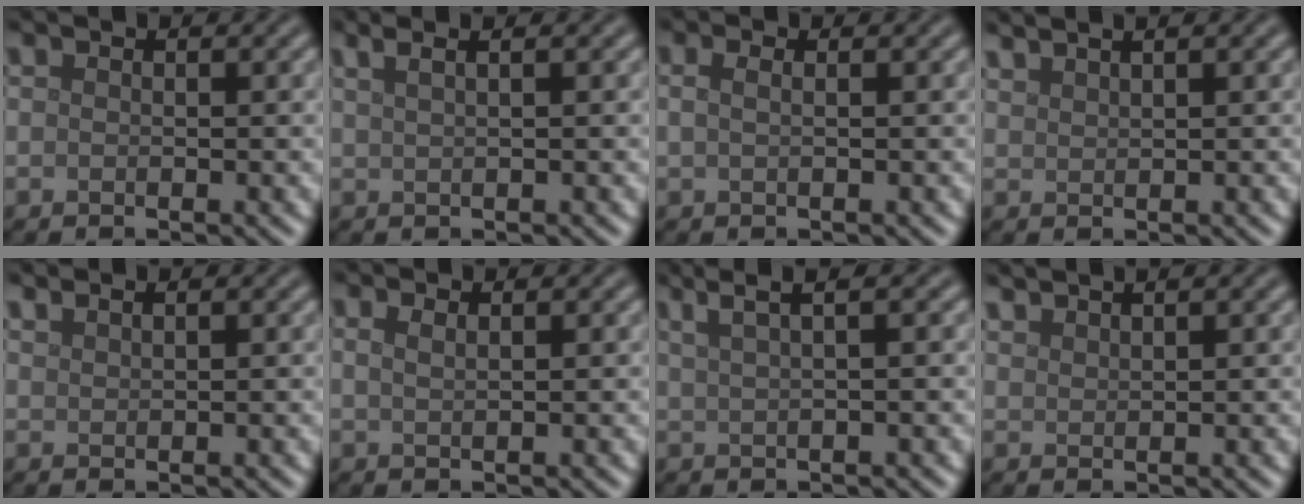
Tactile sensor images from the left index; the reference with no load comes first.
{"total": 4.6, "force": [2.6, 2.2, 3.1], "torque": [-0.022, 0.033, 0.007]}
{"total": 2.4, "force": [1.1, 1.3, 1.7], "torque": [-0.017, 0.009, -0.005]}
{"total": 2.9, "force": [2.3, 0.9, 1.6], "torque": [-0.008, 0.014, 0.018]}
{"total": 1.0, "force": [1.0, 0.1, 0.2], "torque": [-0.005, 0.000, 0.018]}
{"total": 1.6, "force": [0.9, 0.7, 1.1], "torque": [-0.010, 0.003, 0.003]}
{"total": 4.5, "force": [2.9, 1.3, 3.2], "torque": [-0.040, 0.018, 0.022]}
{"total": 2.1, "force": [1.9, 0.4, 0.8], "torque": [-0.009, 0.009, 0.029]}